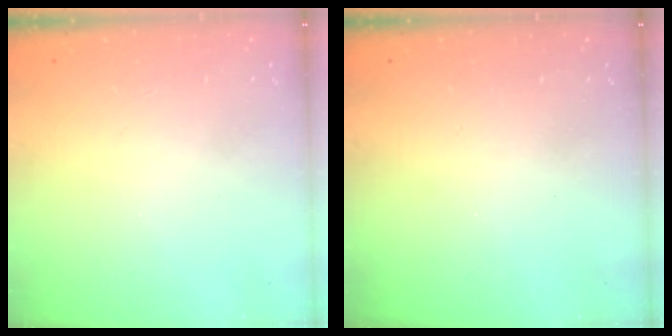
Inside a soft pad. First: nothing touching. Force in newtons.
{"total": 0.0}